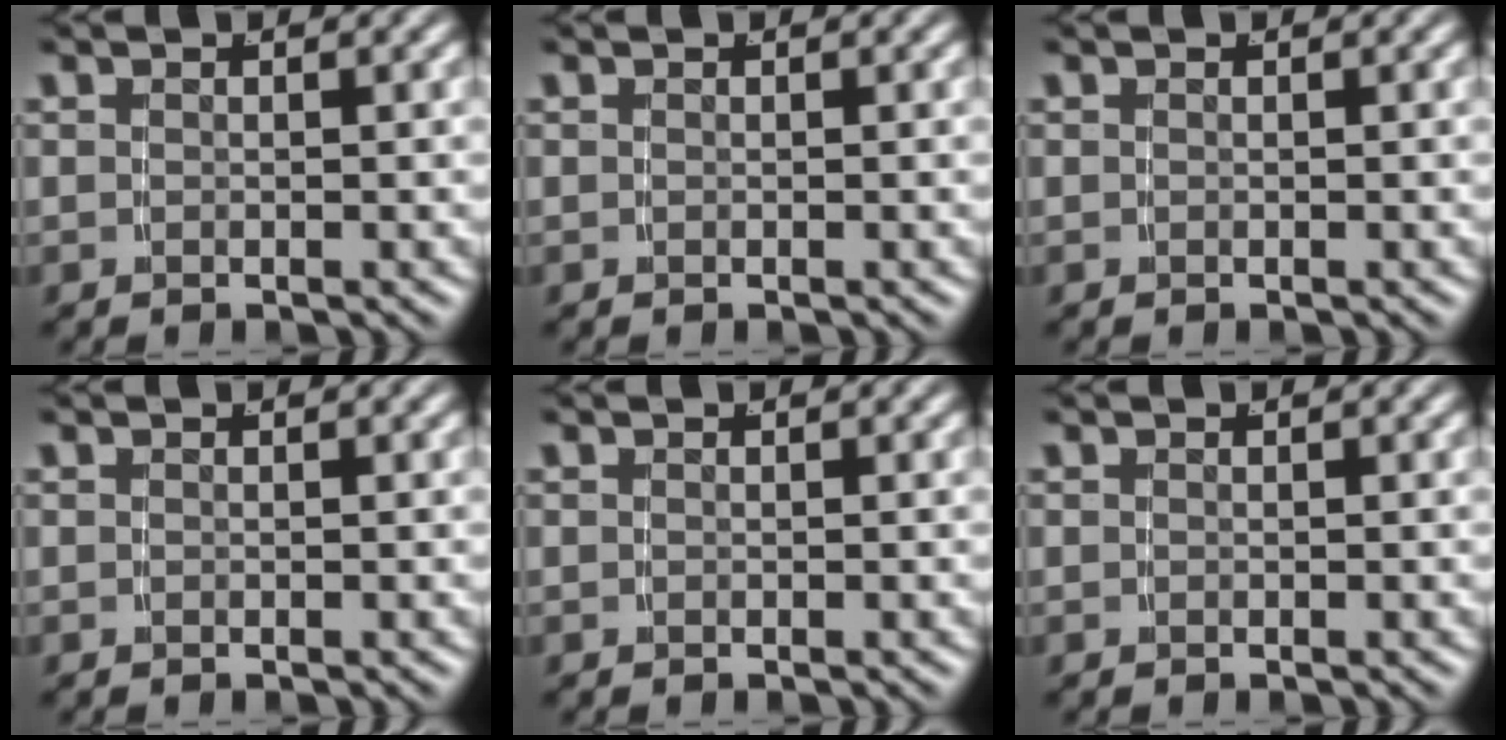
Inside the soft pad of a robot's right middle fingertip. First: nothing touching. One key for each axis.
{"total": 0.0}
{"total": 0.0}
{"total": 0.0}
{"total": 0.0}
{"total": 0.0}